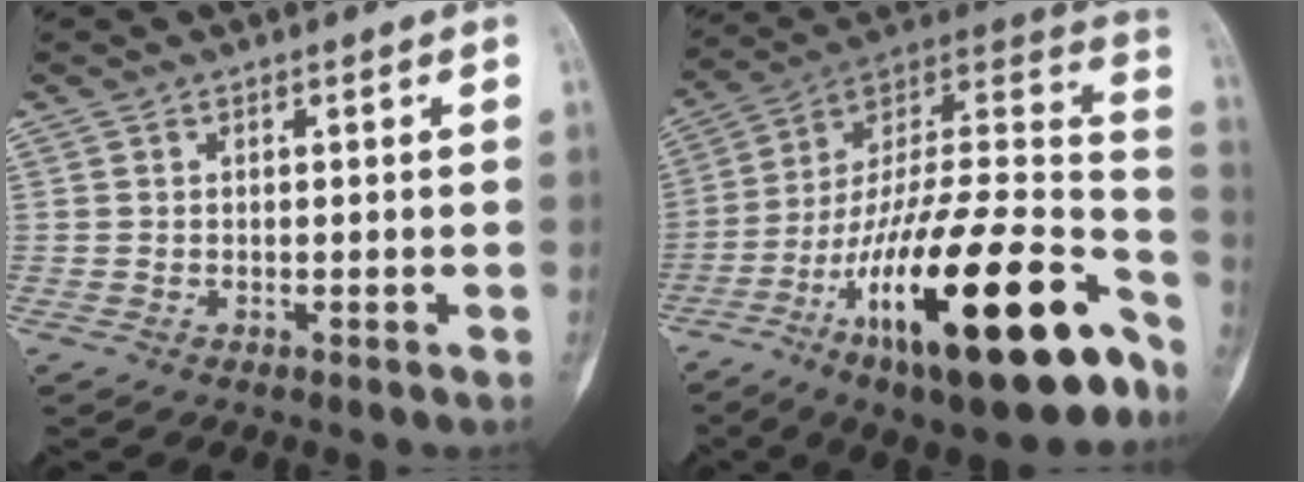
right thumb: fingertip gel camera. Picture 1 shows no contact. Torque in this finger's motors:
{"motor_torque": [3.44, 1.57, 1.41, -1.36, 0.81]}